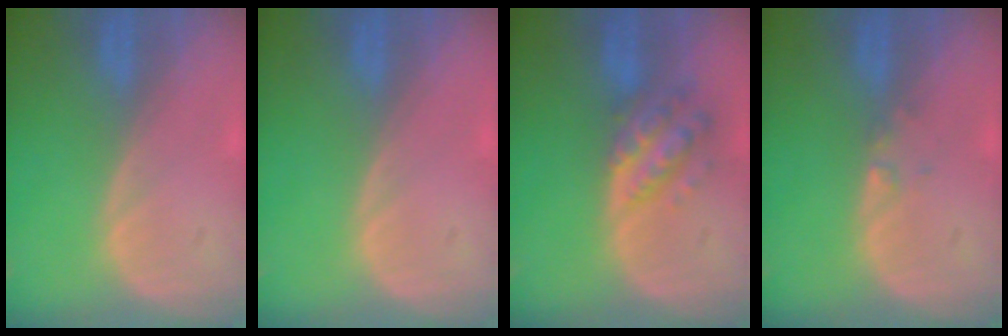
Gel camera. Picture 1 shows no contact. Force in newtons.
{"total": 0.0}
{"total": 6.4, "press": 5.8, "slide": 2.8}
{"total": 0.9, "press": 0.9, "slide": 0.1}